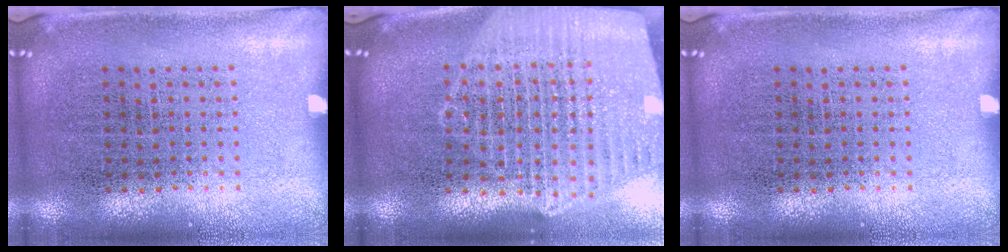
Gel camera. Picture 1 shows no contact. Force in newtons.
{"total": 2.4, "press": 2.1, "slide": 1.2}
{"total": 0.0}